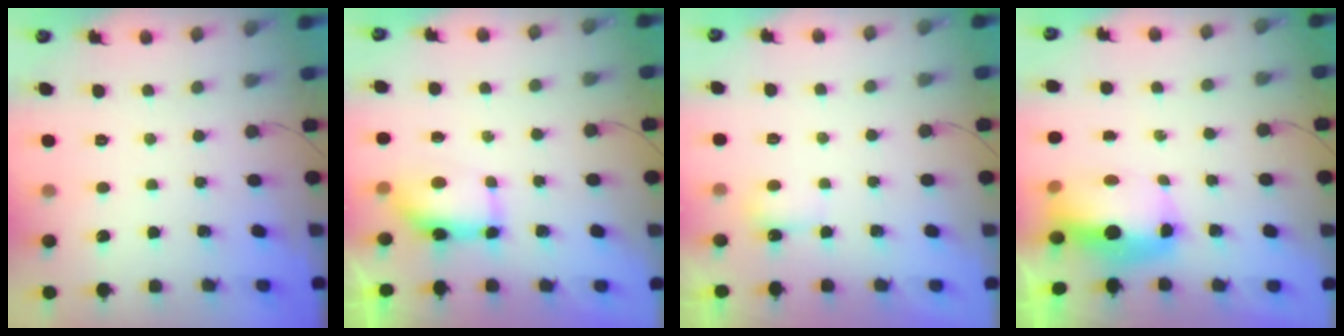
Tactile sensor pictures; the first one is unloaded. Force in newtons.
{"total": 7.3, "press": 7.3, "slide": 0.7}
{"total": 3.0, "press": 2.9, "slide": 0.8}
{"total": 9.3, "press": 9.2, "slide": 1.4}